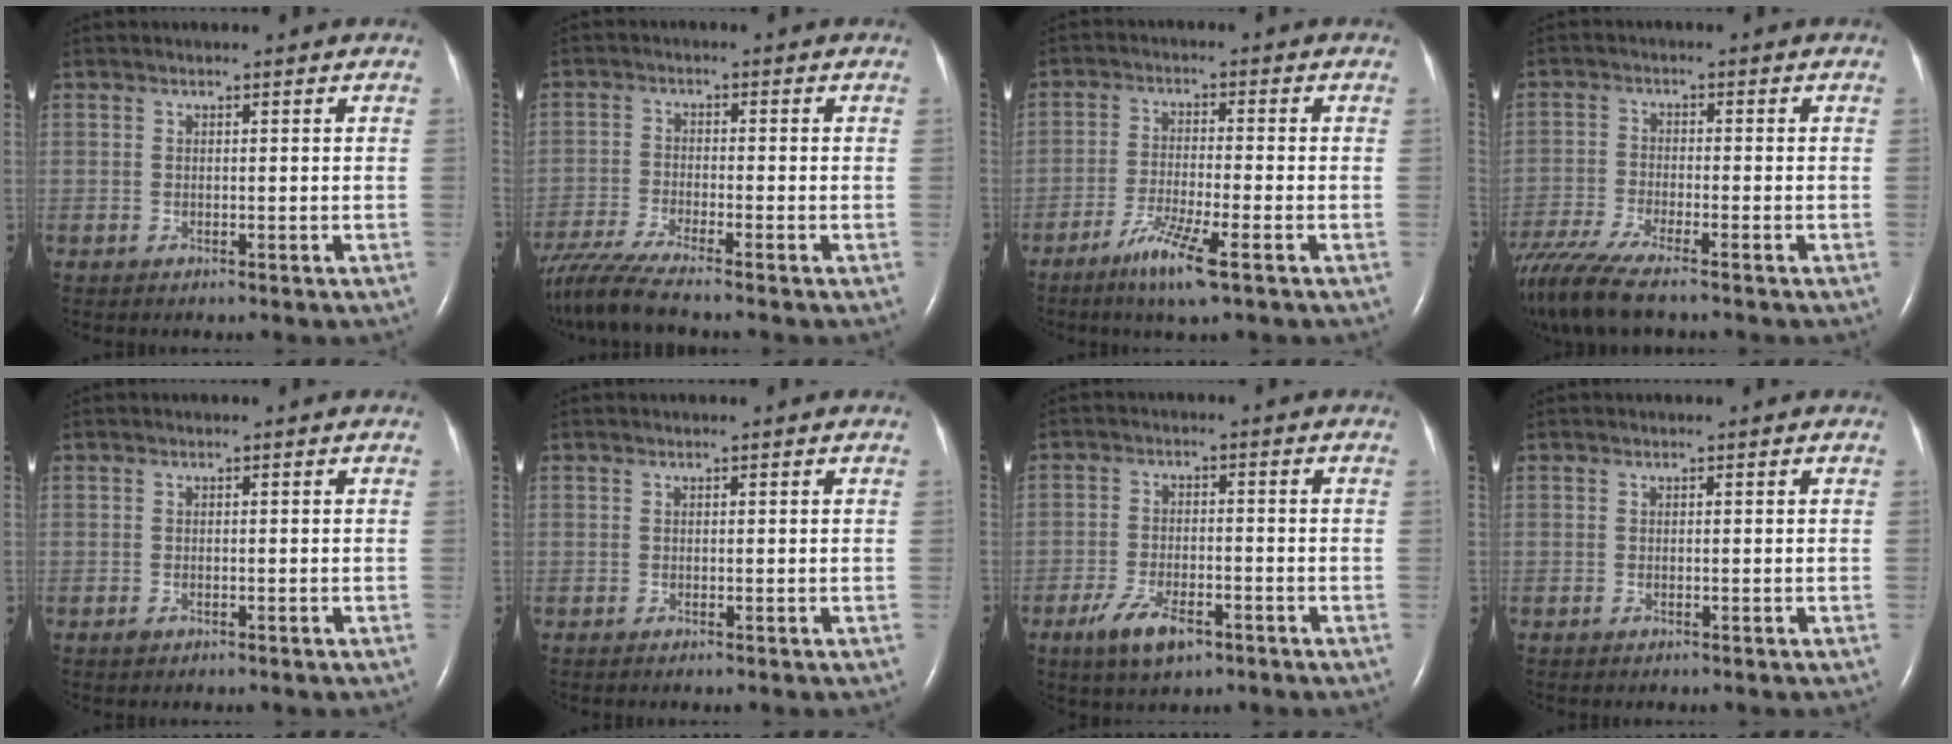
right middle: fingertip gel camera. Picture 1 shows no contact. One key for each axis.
{"total": 8.2, "fx": -7.0, "fy": -0.9, "fz": 4.0, "tx": -0.076, "ty": -0.029, "tz": -0.129}
{"total": 6.9, "fx": -4.1, "fy": -0.1, "fz": 5.6, "tx": -0.116, "ty": -0.018, "tz": -0.075}
{"total": 10.9, "fx": -9.0, "fy": 0.8, "fz": 6.1, "tx": -0.118, "ty": -0.026, "tz": -0.159}
{"total": 0.8, "fx": -0.5, "fy": 0.3, "fz": 0.5, "tx": -0.011, "ty": -0.001, "tz": -0.005}
{"total": 0.0}
{"total": 6.5, "fx": -3.9, "fy": 2.4, "fz": 4.6, "tx": -0.099, "ty": -0.009, "tz": -0.064}
{"total": 0.0}